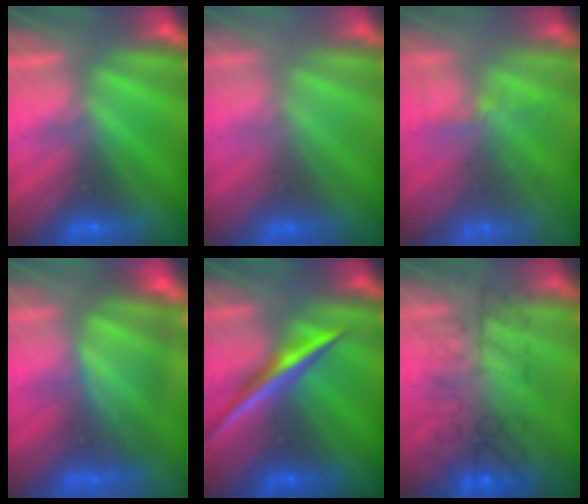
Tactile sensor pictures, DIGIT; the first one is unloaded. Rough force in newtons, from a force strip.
{"total": 2.9}
{"total": 10.1}
{"total": 4.8}
{"total": 2.3}
{"total": 10.4}